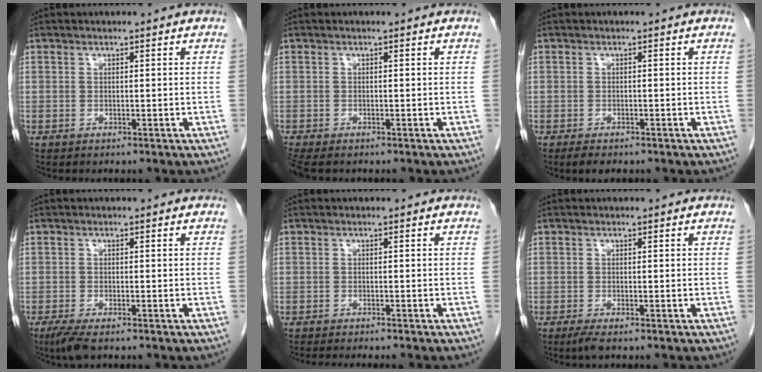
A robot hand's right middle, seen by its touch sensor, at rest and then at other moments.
{"total": 3.6, "force": [-2.9, 1.3, 1.8], "torque": [-0.034, -0.012, -0.047]}
{"total": 2.2, "force": [-1.6, 0.9, 1.1], "torque": [-0.022, -0.003, -0.022]}
{"total": 3.4, "force": [-2.4, 0.6, 2.3], "torque": [-0.046, -0.010, -0.043]}
{"total": 4.4, "force": [-3.9, -0.1, 2.1], "torque": [-0.019, -0.005, -0.054]}
{"total": 1.7, "force": [-1.2, 0.1, 1.2], "torque": [-0.030, -0.007, -0.023]}